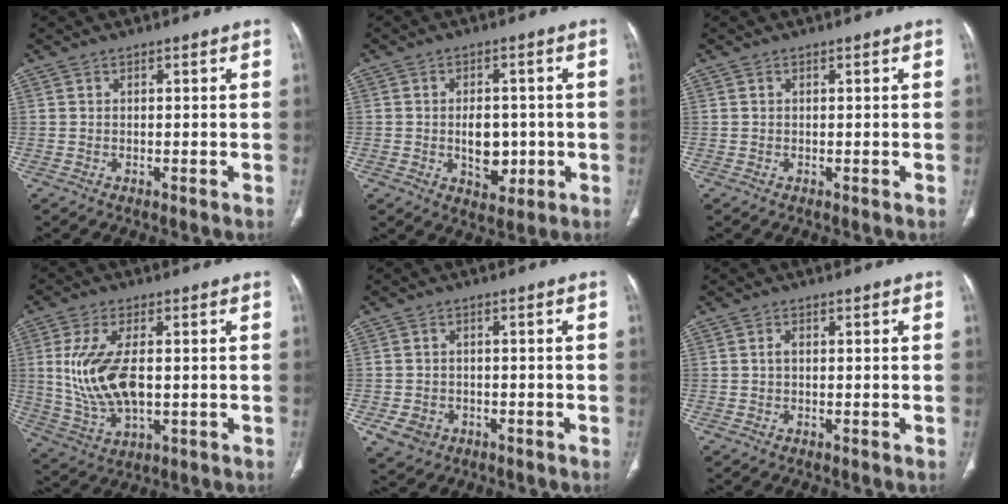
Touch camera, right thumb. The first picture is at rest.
{"total": 7.2, "force": [-0.9, 4.9, 5.2], "torque": [-0.048, 0.004, -0.002]}
{"total": 0.0}
{"total": 13.1, "force": [0.7, 6.6, 11.2], "torque": [-0.234, -0.008, 0.024]}
{"total": 5.1, "force": [-2.1, 4.2, 2.0], "torque": [-0.036, 0.010, -0.024]}
{"total": 1.0, "force": [0.0, 0.6, 0.8], "torque": [-0.014, 0.002, -0.002]}